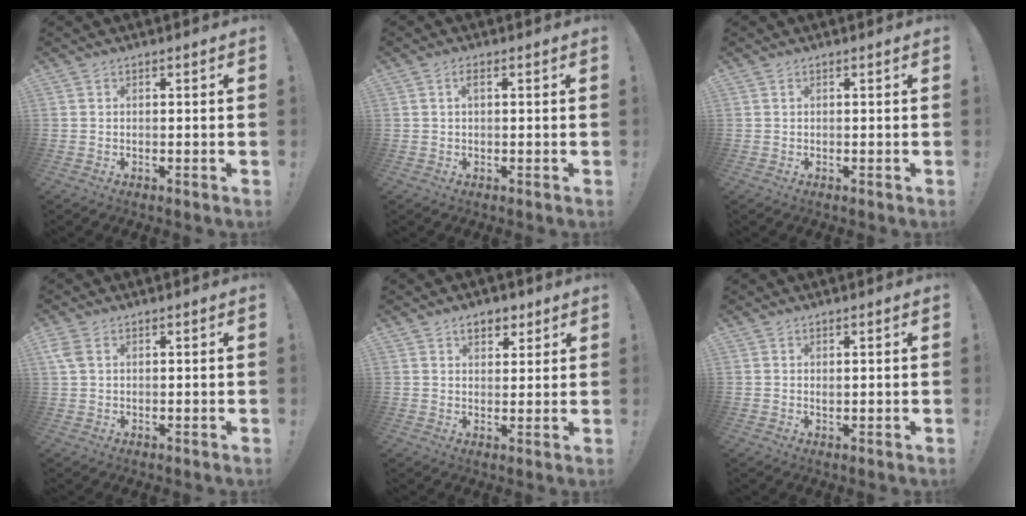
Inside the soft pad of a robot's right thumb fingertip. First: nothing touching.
{"total": 1.7, "force": [0.4, 0.7, 1.5], "torque": [-0.030, 0.005, 0.004]}
{"total": 0.0}
{"total": 3.4, "force": [1.3, 2.0, 2.4], "torque": [-0.054, 0.003, 0.024]}
{"total": 5.5, "force": [3.3, 3.6, 2.6], "torque": [-0.024, -0.009, 0.056]}
{"total": 0.8, "force": [0.6, 0.4, 0.4], "torque": [-0.009, 0.001, 0.011]}